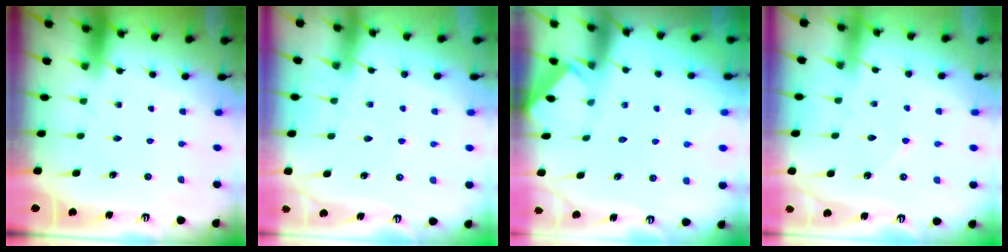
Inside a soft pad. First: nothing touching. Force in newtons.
{"total": 3.3, "press": 3.3, "slide": 0.6}
{"total": 2.7, "press": 2.6, "slide": 0.4}
{"total": 2.9, "press": 2.9, "slide": 0.4}